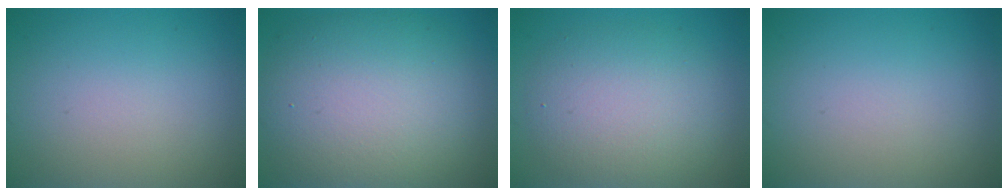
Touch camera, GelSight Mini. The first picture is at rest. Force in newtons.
{"total": 11.1, "press": 11.1, "slide": 0.8}
{"total": 5.9, "press": 5.8, "slide": 0.7}
{"total": 0.0}